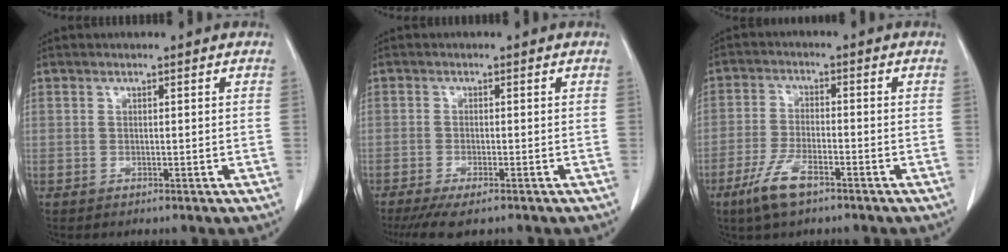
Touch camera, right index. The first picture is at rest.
{"total": 5.8, "force": [-4.4, 0.9, 3.5], "torque": [-0.055, -0.013, -0.070]}
{"total": 6.8, "force": [-4.3, 1.8, 4.9], "torque": [-0.108, -0.009, -0.082]}